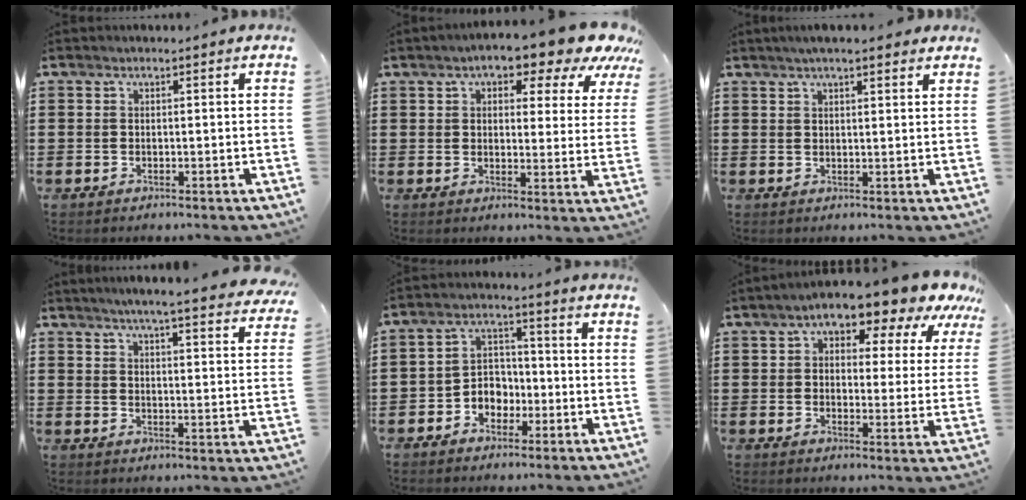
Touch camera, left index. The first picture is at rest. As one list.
[{"total": 8.2, "force": [6.4, 2.1, 4.6], "torque": [-0.083, -0.033, 0.105]}, {"total": 3.3, "force": [2.7, 0.4, 1.8], "torque": [-0.041, 0.006, 0.049]}, {"total": 4.8, "force": [4.4, -0.6, 1.8], "torque": [-0.053, -0.025, 0.073]}, {"total": 4.6, "force": [-2.6, 3.5, 1.3], "torque": [-0.034, 0.011, -0.054]}, {"total": 9.3, "force": [7.3, 3.1, 4.9], "torque": [-0.087, -0.046, 0.119]}]